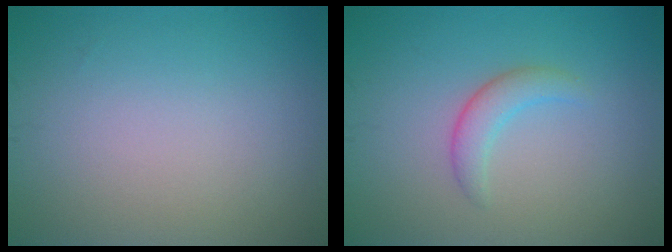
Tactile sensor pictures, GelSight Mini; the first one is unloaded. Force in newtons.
{"total": 2.1, "press": 2.1, "slide": 0.2}